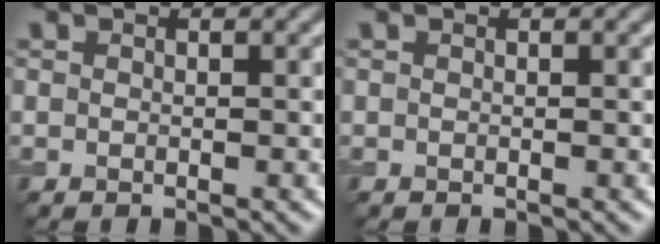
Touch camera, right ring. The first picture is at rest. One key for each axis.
{"total": 0.0}